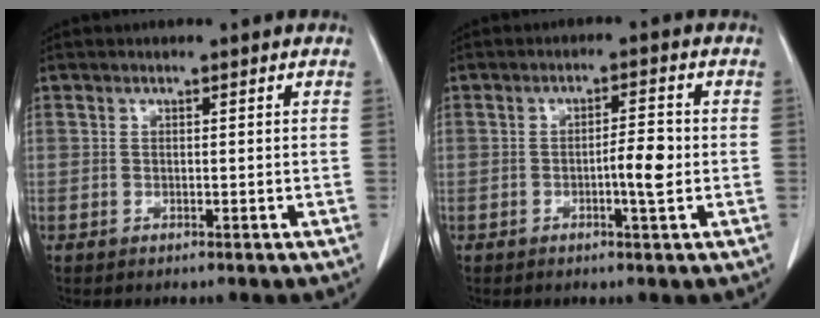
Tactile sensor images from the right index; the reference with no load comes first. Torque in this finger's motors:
{"motor_torque": [0.17, 0.00, 0.06, 0.06]}